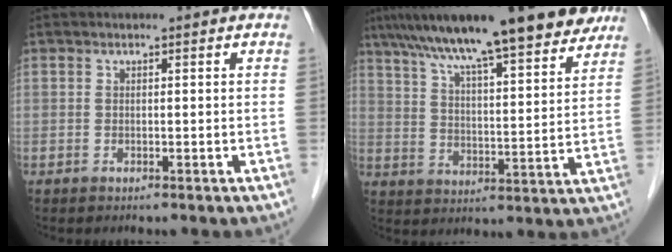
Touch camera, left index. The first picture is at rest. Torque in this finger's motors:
{"motor_torque": [0.76, -0.69, 1.05, 0.21]}